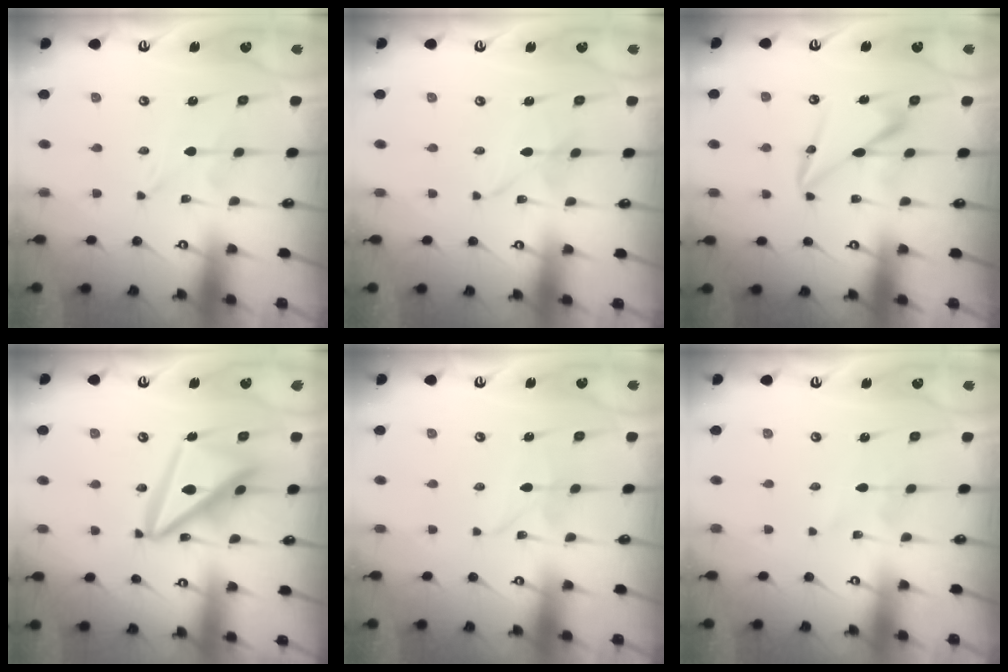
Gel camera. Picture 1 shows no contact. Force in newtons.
{"total": 1.4, "press": 1.4, "slide": 0.2}
{"total": 9.6, "press": 9.5, "slide": 0.5}
{"total": 16.7, "press": 16.5, "slide": 1.9}
{"total": 2.9, "press": 2.9, "slide": 0.3}
{"total": 2.4, "press": 2.4, "slide": 0.3}